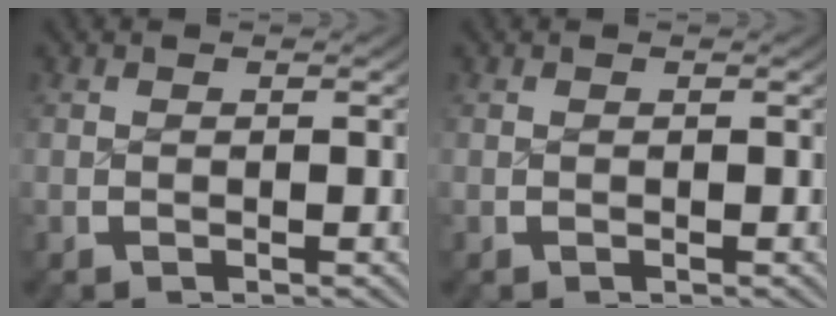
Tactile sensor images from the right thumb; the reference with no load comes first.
{"total": 0.0}